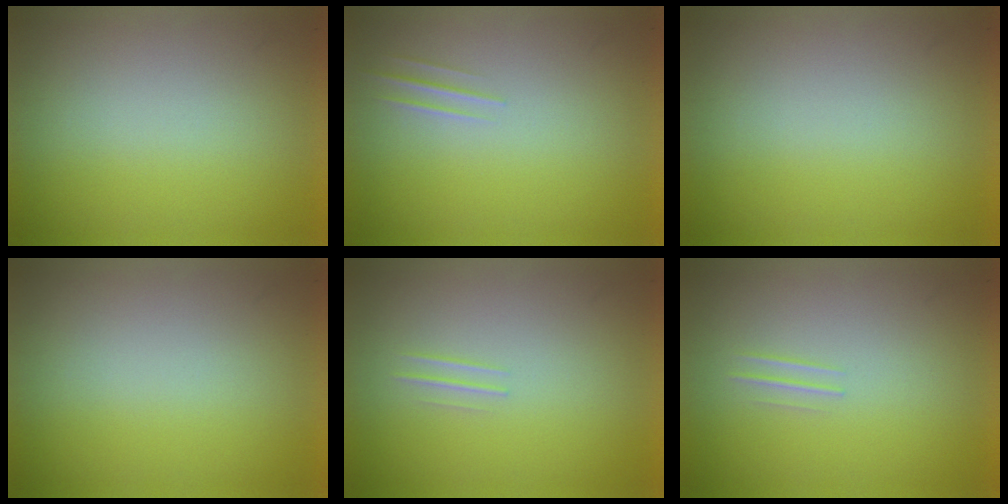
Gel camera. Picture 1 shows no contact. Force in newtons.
{"total": 1.0}
{"total": 0.0}
{"total": 0.0}
{"total": 1.1}
{"total": 1.1}